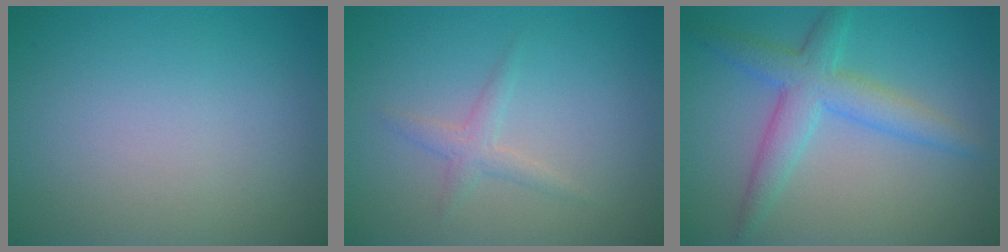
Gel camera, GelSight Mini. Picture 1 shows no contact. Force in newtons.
{"total": 1.6, "press": 1.6, "slide": 0.0}
{"total": 4.5, "press": 4.5, "slide": 0.2}